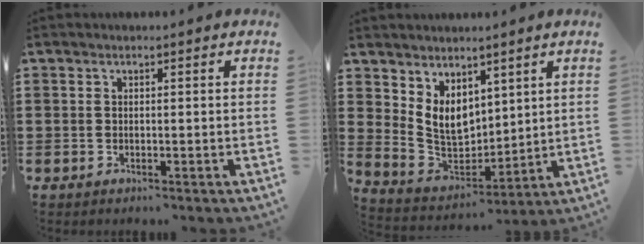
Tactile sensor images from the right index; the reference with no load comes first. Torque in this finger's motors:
{"motor_torque": [0.52, -0.03, 0.32, 0.09]}